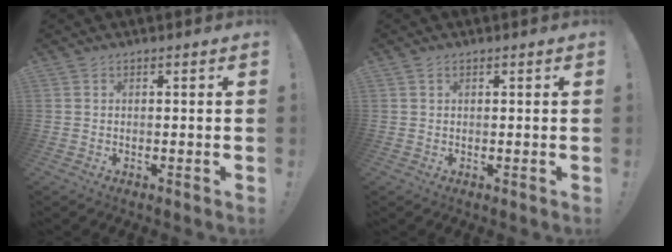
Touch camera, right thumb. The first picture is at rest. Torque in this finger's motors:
{"motor_torque": [-0.33, 0.22, 0.02, -0.11, 0.11]}